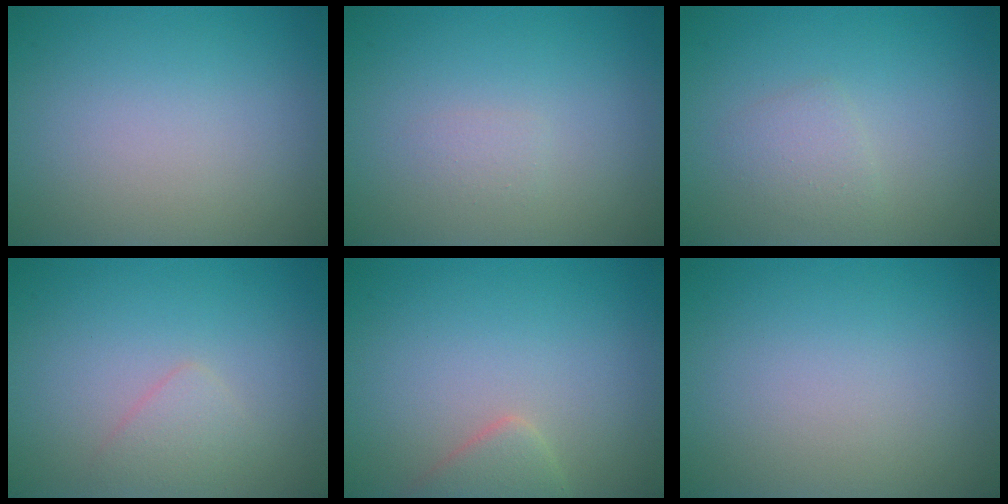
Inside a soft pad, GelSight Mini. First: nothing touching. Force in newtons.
{"total": 0.7, "press": 0.7, "slide": 0.1}
{"total": 1.5, "press": 1.5, "slide": 0.0}
{"total": 1.5, "press": 1.5, "slide": 0.0}
{"total": 2.1, "press": 2.1, "slide": 0.2}
{"total": 0.0}